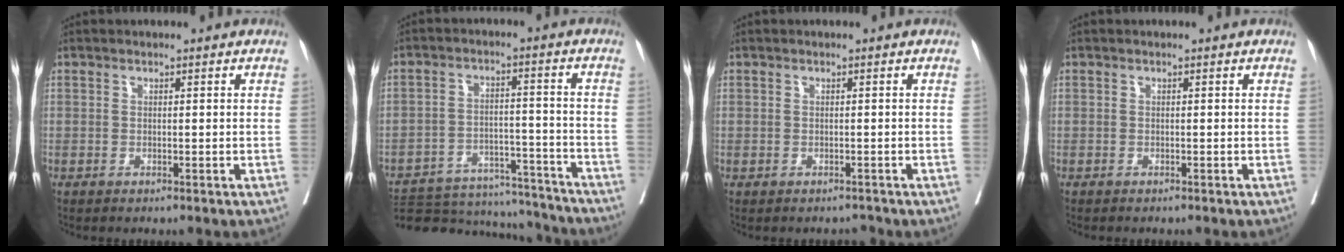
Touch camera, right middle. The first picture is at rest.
{"total": 19.6, "force": [-18.1, 5.7, 4.6], "torque": [-0.096, 0.019, -0.249]}
{"total": 0.8, "force": [-0.7, 0.2, -0.1], "torque": [0.003, -0.003, -0.012]}
{"total": 1.9, "force": [-1.7, 0.3, 0.7], "torque": [-0.012, -0.002, -0.024]}